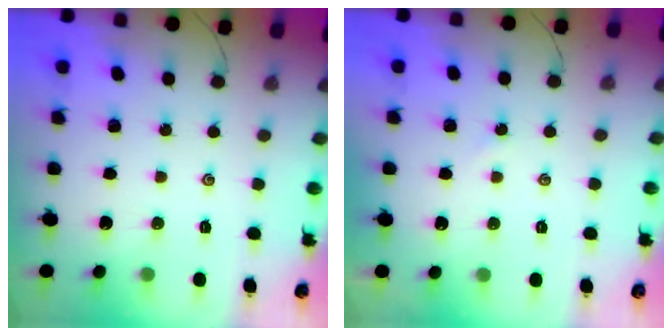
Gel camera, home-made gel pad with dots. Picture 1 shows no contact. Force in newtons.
{"total": 1.4, "press": 1.4, "slide": 0.4}